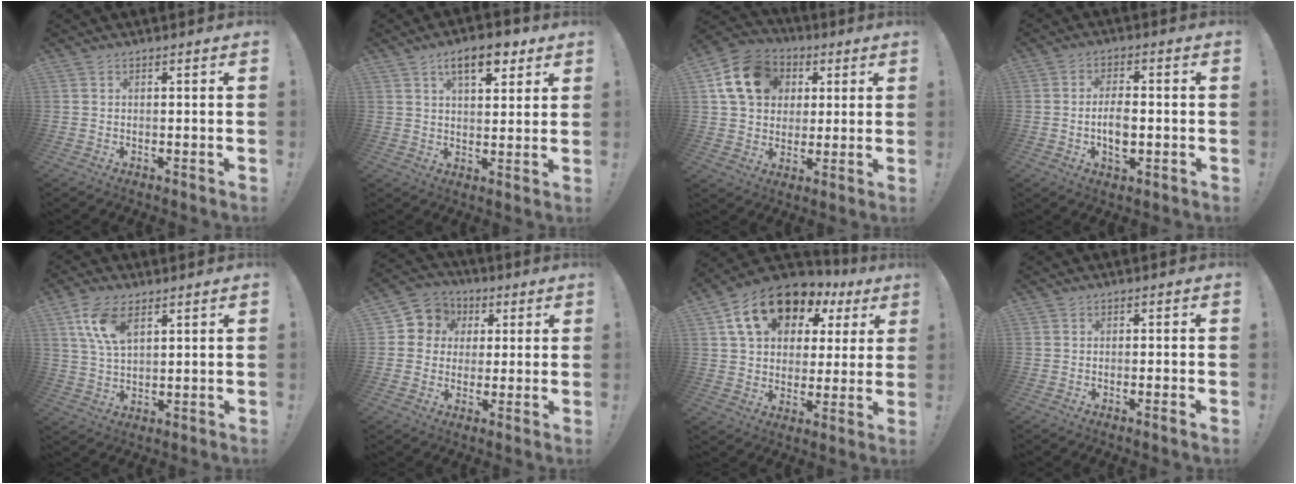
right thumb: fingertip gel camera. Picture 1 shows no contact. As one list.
[{"total": 9.7, "force": [5.3, 4.3, 6.9], "torque": [-0.100, -0.014, 0.092]}, {"total": 15.8, "force": [5.5, 12.3, 8.2], "torque": [-0.123, -0.007, 0.112]}, {"total": 6.7, "force": [-1.3, 3.3, 5.7], "torque": [-0.092, 0.002, -0.023]}, {"total": 10.0, "force": [4.8, 5.1, 7.2], "torque": [-0.150, -0.009, 0.089]}, {"total": 7.7, "force": [1.0, 7.4, 1.9], "torque": [-0.031, 0.003, 0.027]}, {"total": 18.0, "force": [9.1, 11.9, 9.9], "torque": [-0.168, -0.034, 0.173]}, {"total": 1.9, "force": [-0.8, -0.2, 1.8], "torque": [-0.035, 0.000, -0.012]}]